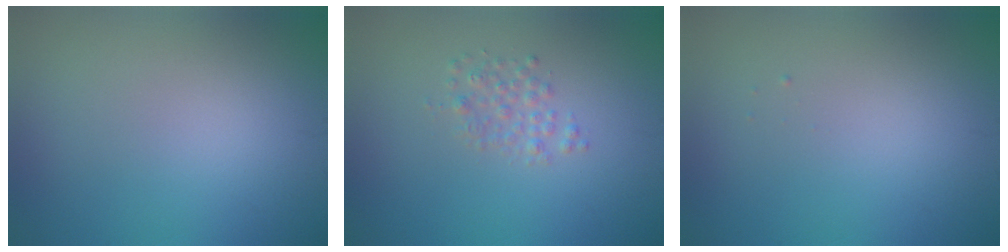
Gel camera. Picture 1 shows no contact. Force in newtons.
{"total": 1.5, "press": 1.5, "slide": 0.0}
{"total": 0.0}